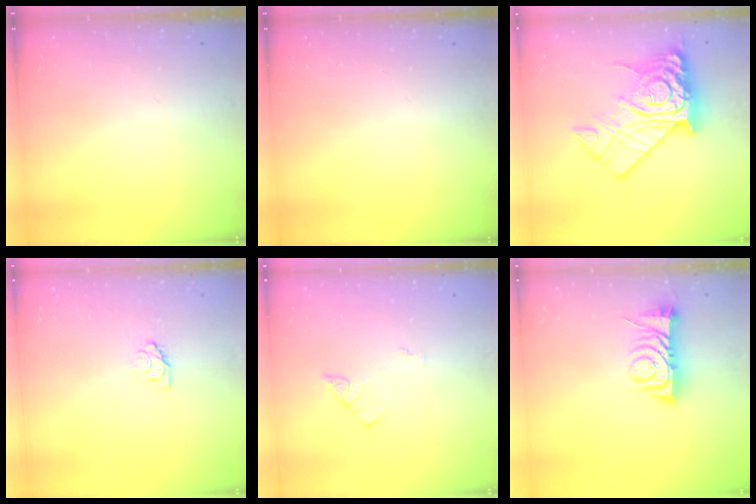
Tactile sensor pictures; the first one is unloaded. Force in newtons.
{"total": 0.0}
{"total": 21.4, "press": 21.3, "slide": 2.0}
{"total": 3.6, "press": 3.6, "slide": 0.4}
{"total": 2.1, "press": 2.1, "slide": 0.4}
{"total": 8.2, "press": 8.2, "slide": 0.2}